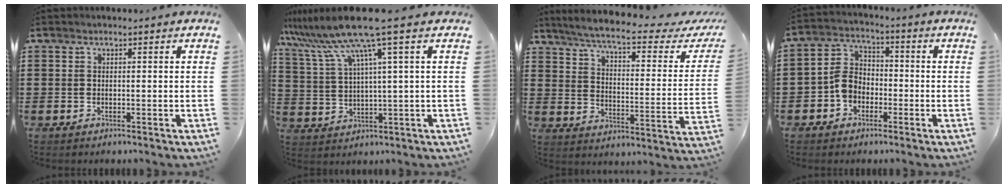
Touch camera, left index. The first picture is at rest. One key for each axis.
{"total": 10.0, "fx": 6.4, "fy": -0.4, "fz": 7.7, "tx": -0.185, "ty": -0.031, "tz": 0.102}
{"total": 6.6, "fx": 5.2, "fy": -0.4, "fz": 4.1, "tx": -0.100, "ty": -0.036, "tz": 0.083}
{"total": 5.7, "fx": -2.1, "fy": 4.3, "fz": 3.2, "tx": -0.083, "ty": 0.010, "tz": -0.046}